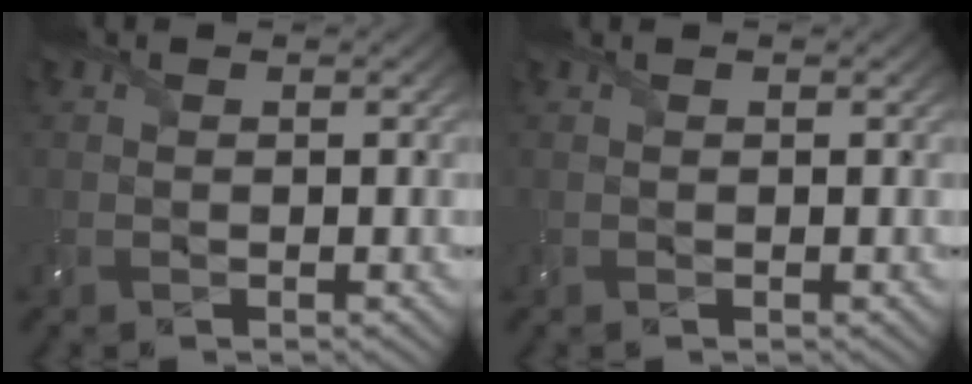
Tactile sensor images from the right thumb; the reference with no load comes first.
{"total": 0.0}